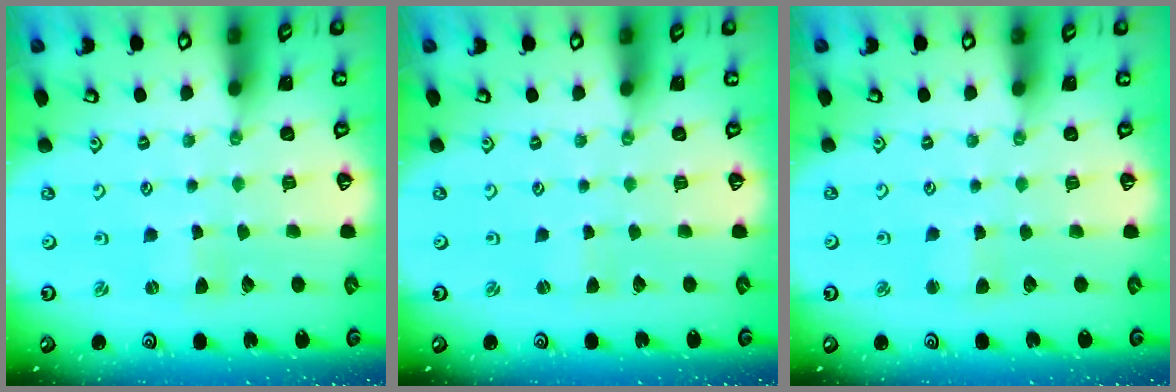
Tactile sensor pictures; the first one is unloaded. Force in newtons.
{"total": 0.8, "press": 0.8, "slide": 0.2}
{"total": 2.7, "press": 2.7, "slide": 0.3}